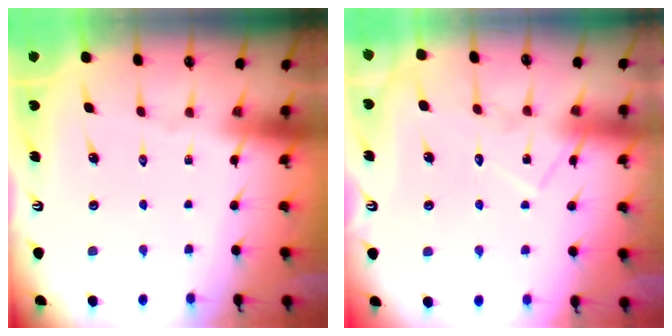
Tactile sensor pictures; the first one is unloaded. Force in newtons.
{"total": 10.4, "press": 10.4, "slide": 0.7}